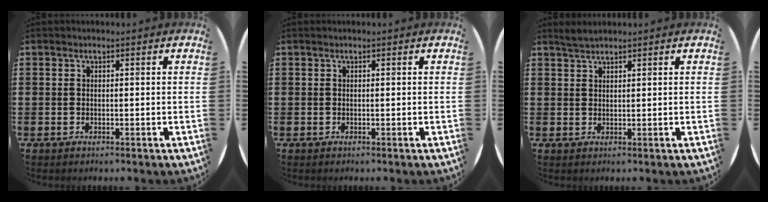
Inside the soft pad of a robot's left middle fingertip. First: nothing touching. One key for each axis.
{"total": 0.0}
{"total": 1.6, "fx": 1.5, "fy": 0.1, "fz": 0.4, "tx": -0.009, "ty": 0.002, "tz": 0.029}